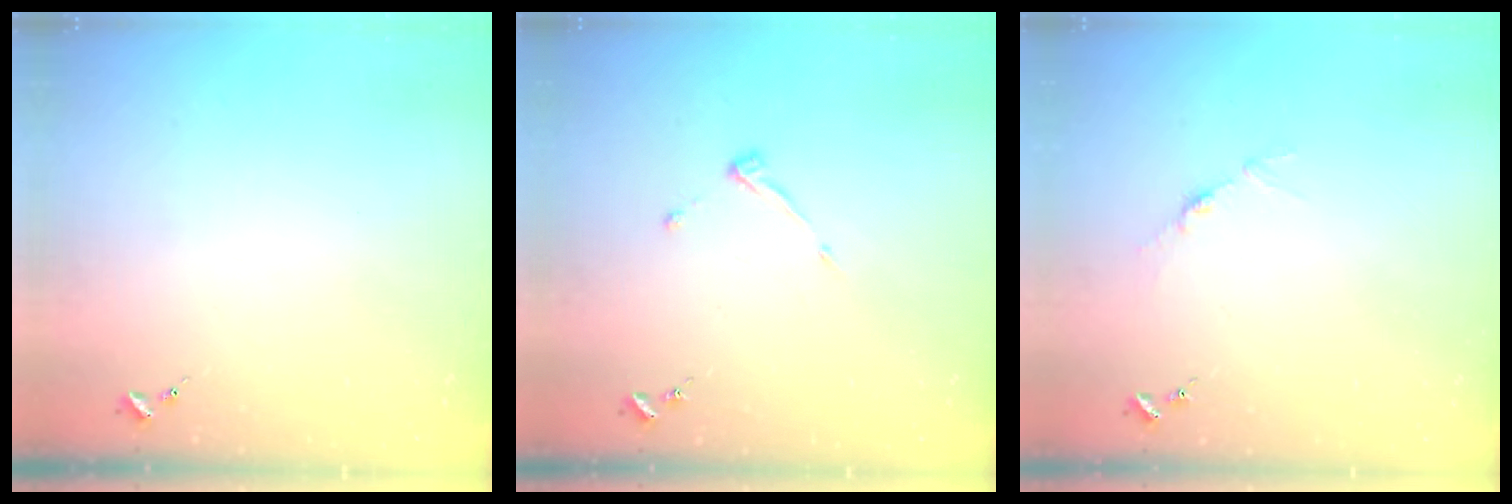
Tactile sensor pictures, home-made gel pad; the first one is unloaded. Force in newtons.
{"total": 4.0, "press": 4.0, "slide": 0.6}
{"total": 3.4, "press": 3.4, "slide": 0.4}